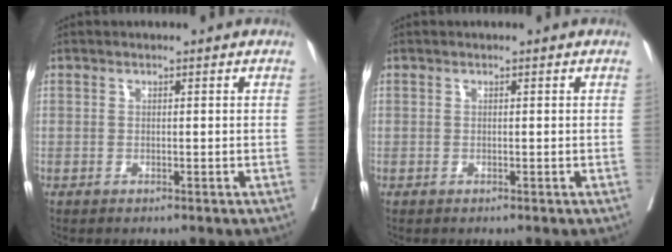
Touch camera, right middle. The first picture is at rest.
{"total": 0.0}